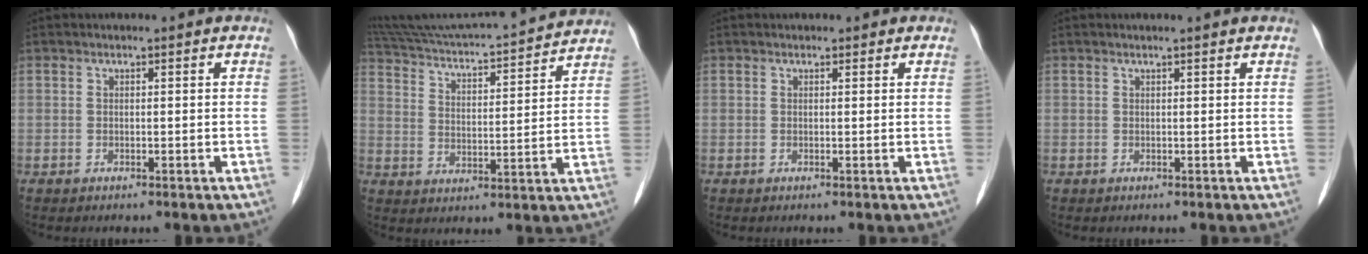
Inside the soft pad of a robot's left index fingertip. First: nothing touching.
{"total": 24.0, "force": [22.3, 2.4, 8.4], "torque": [-0.152, 0.000, 0.318]}
{"total": 1.1, "force": [0.8, 0.7, 0.2], "torque": [0.001, 0.002, 0.007]}
{"total": 1.6, "force": [1.5, 0.2, 0.5], "torque": [-0.015, 0.017, 0.017]}